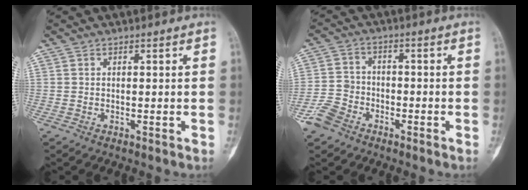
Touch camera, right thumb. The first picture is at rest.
{"total": 6.5, "force": [-4.2, 4.4, 2.3], "torque": [-0.043, 0.019, -0.087]}